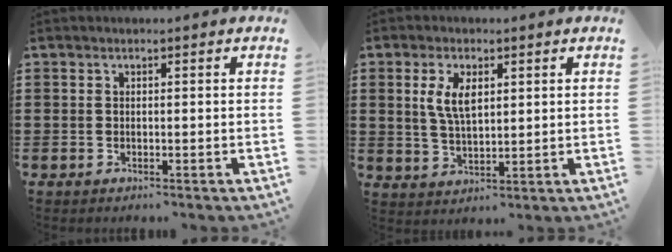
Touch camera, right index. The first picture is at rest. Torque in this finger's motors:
{"motor_torque": [0.34, 0.10, 0.39, 0.12]}